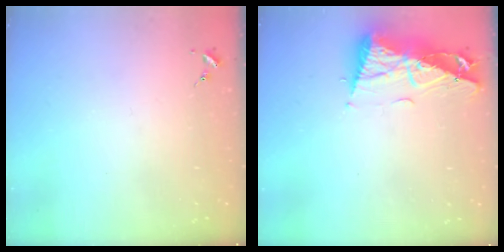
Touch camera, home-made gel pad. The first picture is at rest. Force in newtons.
{"total": 11.0, "press": 10.9, "slide": 1.3}